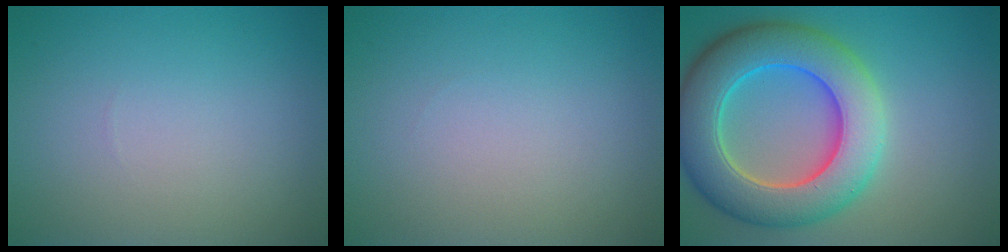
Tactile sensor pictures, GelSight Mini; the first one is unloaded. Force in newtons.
{"total": 0.0}
{"total": 10.1, "press": 10.1, "slide": 0.8}